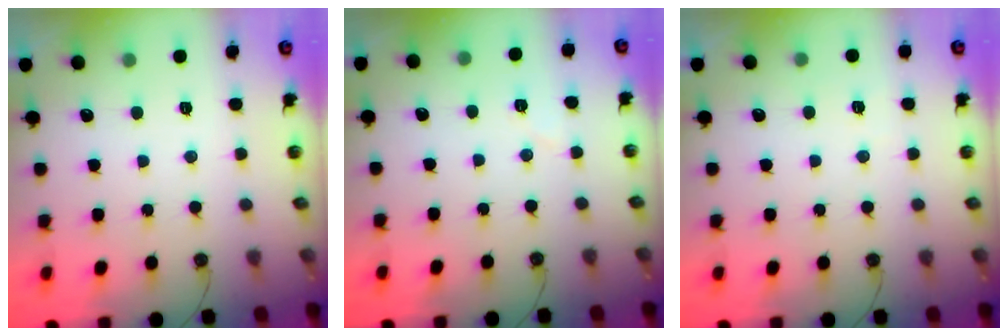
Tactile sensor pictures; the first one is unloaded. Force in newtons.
{"total": 3.9, "press": 3.6, "slide": 1.4}
{"total": 2.4, "press": 2.3, "slide": 0.6}